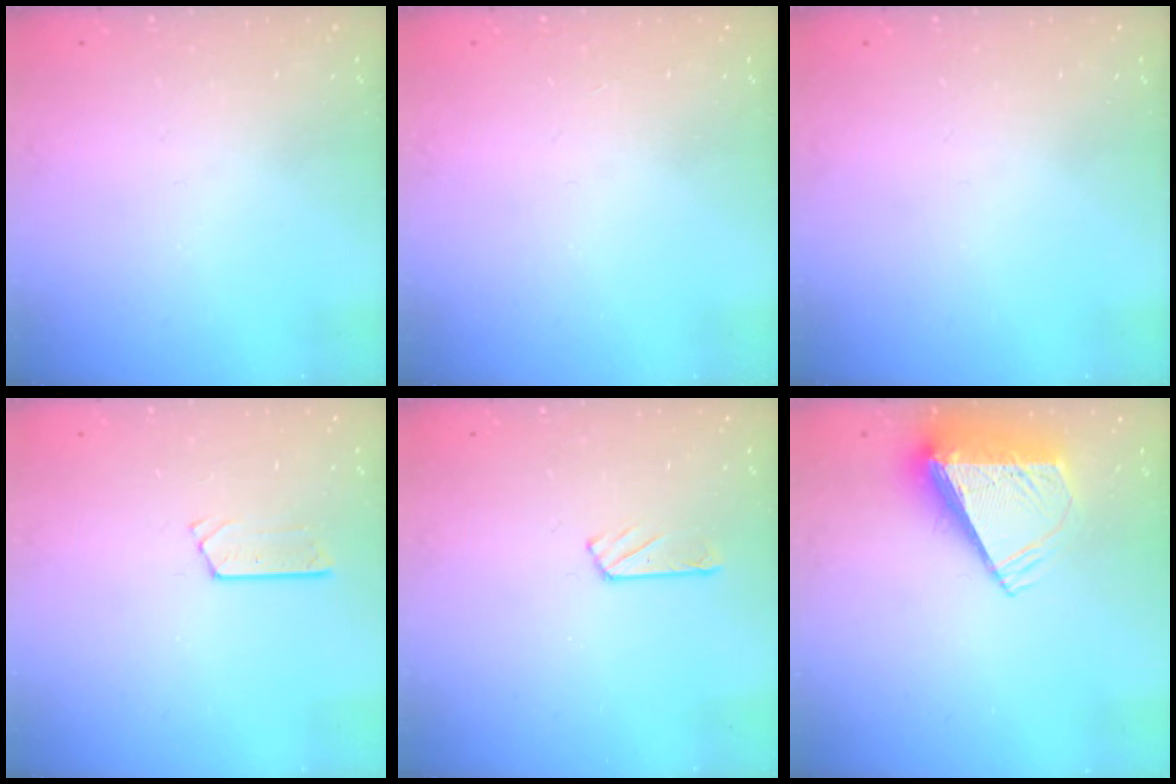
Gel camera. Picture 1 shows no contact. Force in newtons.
{"total": 0.0}
{"total": 0.0}
{"total": 2.6, "press": 2.6, "slide": 0.2}
{"total": 2.4, "press": 2.3, "slide": 0.3}
{"total": 9.1, "press": 9.0, "slide": 1.3}